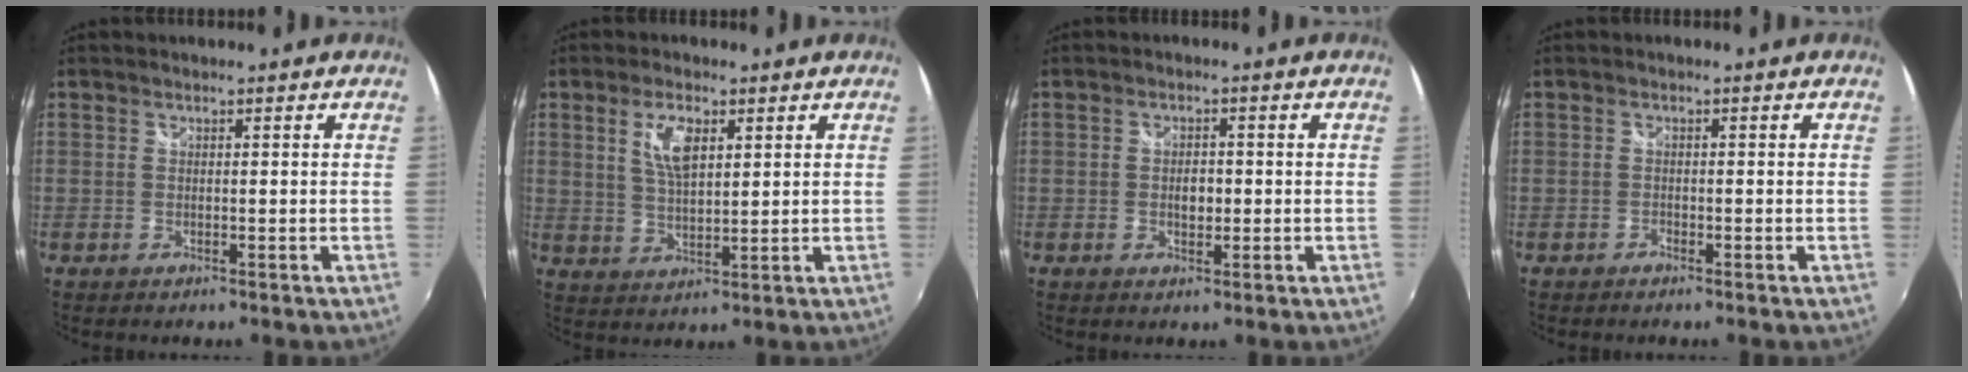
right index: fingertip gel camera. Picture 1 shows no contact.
{"total": 6.4, "force": [2.6, 2.8, 5.1], "torque": [-0.096, 0.004, 0.053]}
{"total": 2.7, "force": [-0.3, 1.7, 2.0], "torque": [-0.034, 0.001, -0.006]}
{"total": 0.8, "force": [-0.6, 0.4, 0.0], "torque": [-0.003, 0.000, -0.013]}